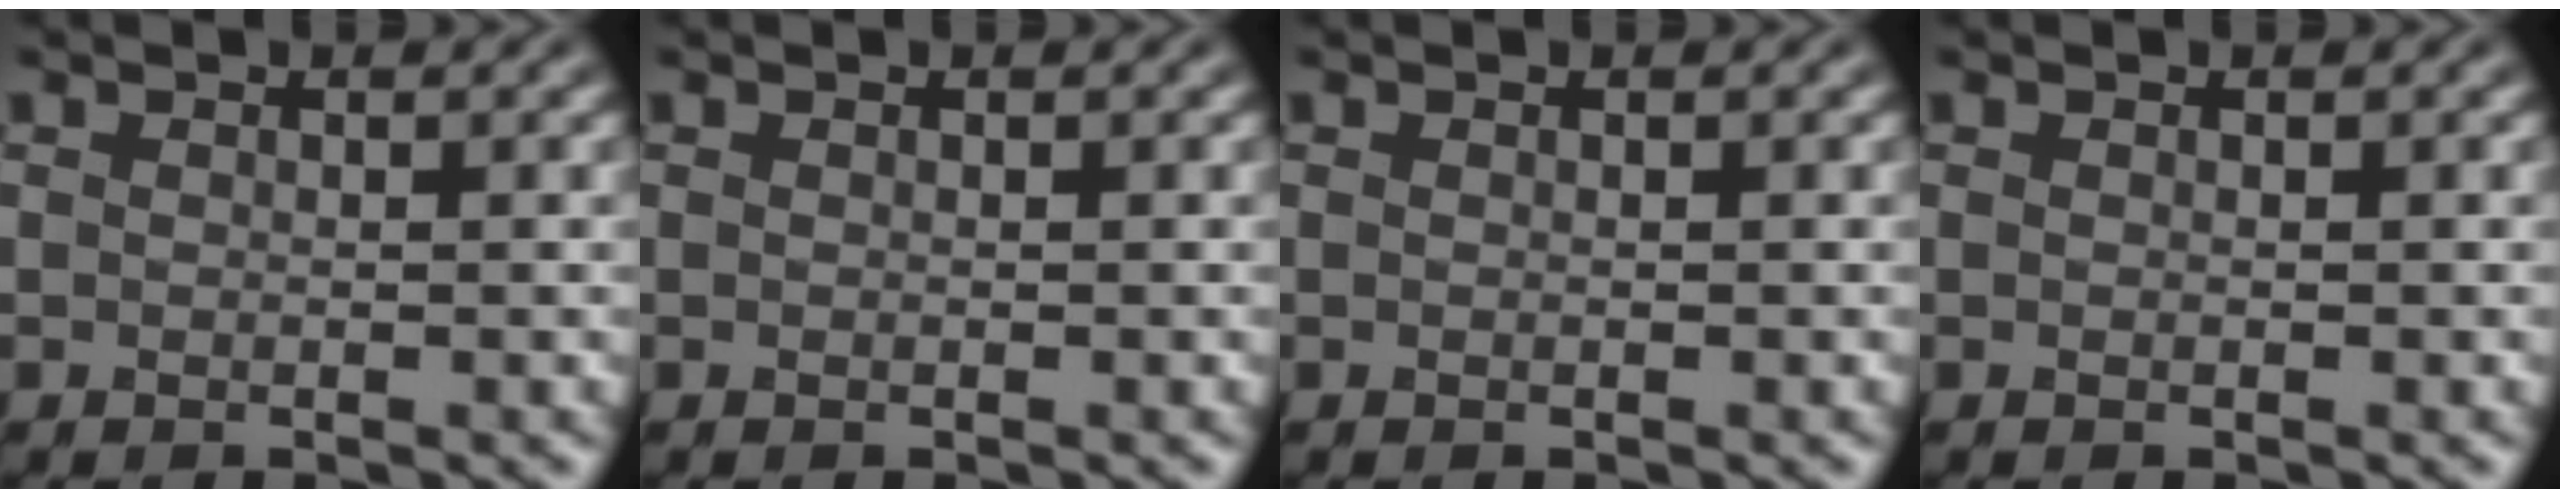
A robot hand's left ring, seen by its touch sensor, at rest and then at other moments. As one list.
[{"total": 0.0}, {"total": 0.0}, {"total": 0.0}]